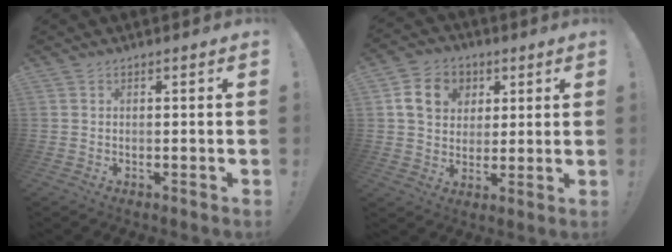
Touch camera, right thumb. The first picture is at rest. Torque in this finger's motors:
{"motor_torque": [1.44, 1.42, 0.77, 0.02, 0.01]}